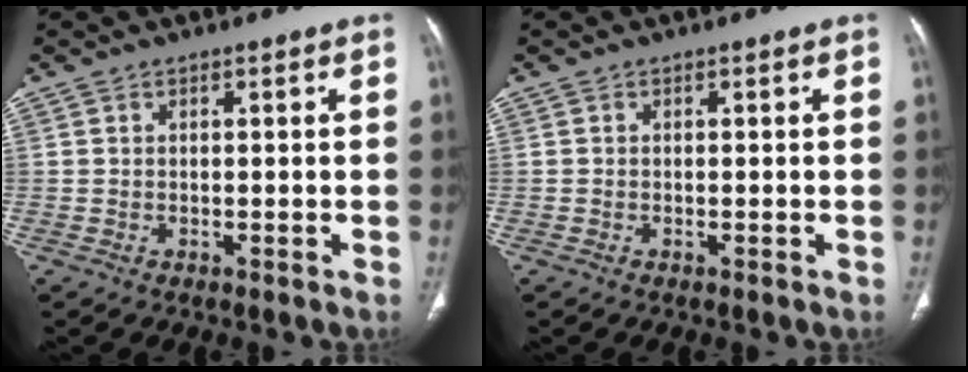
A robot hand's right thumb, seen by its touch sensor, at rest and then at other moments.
{"total": 0.0}